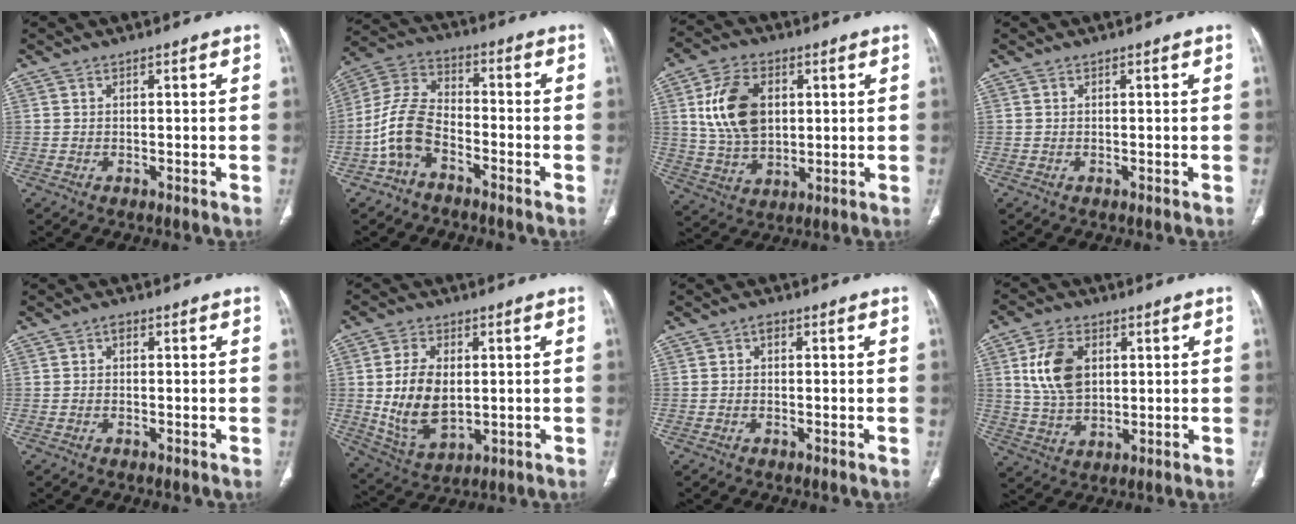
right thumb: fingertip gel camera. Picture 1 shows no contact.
{"total": 9.8, "force": [-4.5, 5.9, 6.5], "torque": [-0.131, 0.048, -0.099]}
{"total": 13.5, "force": [2.9, 9.1, 9.6], "torque": [-0.159, -0.005, 0.057]}
{"total": 0.0}
{"total": 0.5, "force": [-0.1, 0.4, 0.4], "torque": [0.002, 0.003, -0.009]}
{"total": 12.0, "force": [0.5, 7.4, 9.4], "torque": [-0.170, -0.011, 0.025]}
{"total": 1.0, "force": [0.1, 0.7, 0.7], "torque": [-0.001, 0.005, -0.007]}
{"total": 10.5, "force": [2.6, 6.9, 7.5], "torque": [-0.131, -0.006, 0.056]}